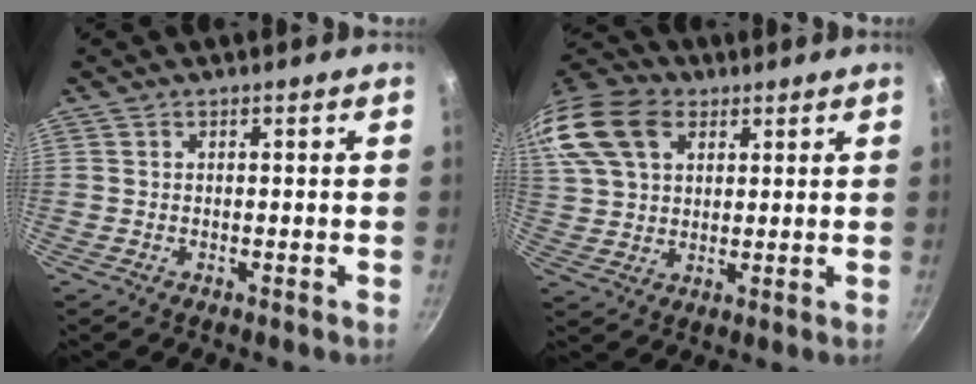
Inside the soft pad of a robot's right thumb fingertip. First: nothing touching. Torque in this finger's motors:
{"motor_torque": [-0.56, 1.45, 0.52, -0.48, 0.24]}